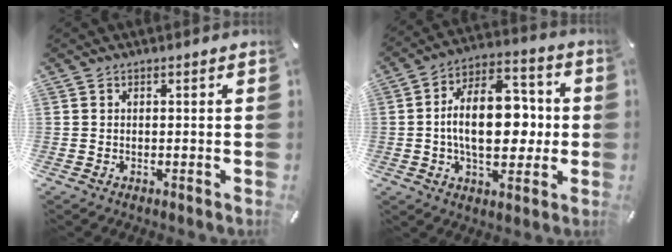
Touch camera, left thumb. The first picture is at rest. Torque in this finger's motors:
{"motor_torque": [1.89, 3.12, 1.31, -0.94, 0.57]}